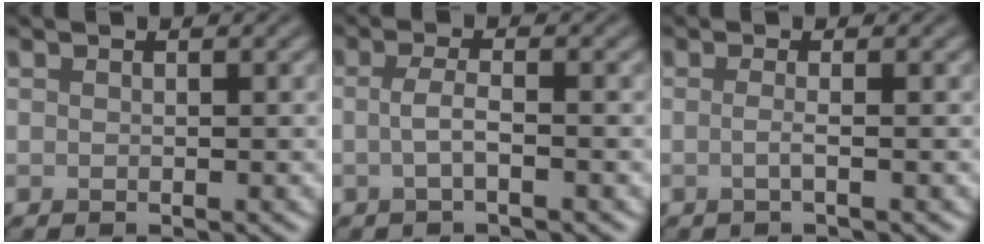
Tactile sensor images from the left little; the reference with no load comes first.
{"total": 1.8, "force": [-0.8, 0.4, 1.6], "torque": [-0.032, 0.000, -0.017]}
{"total": 1.6, "force": [-0.7, 0.6, 1.3], "torque": [-0.017, -0.005, -0.021]}